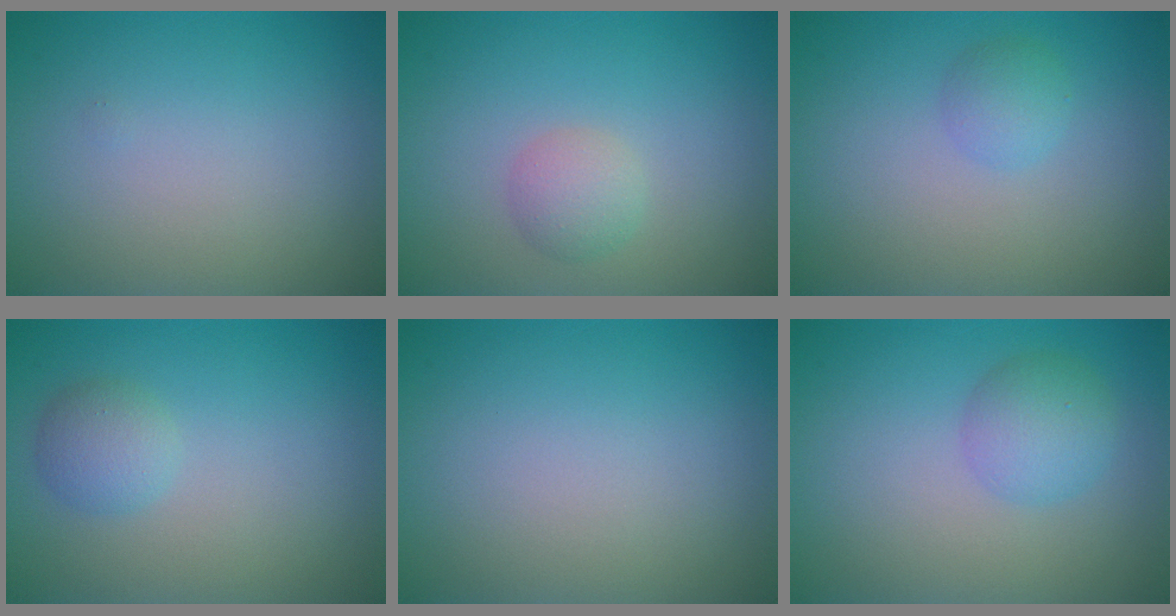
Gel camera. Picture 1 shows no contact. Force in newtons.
{"total": 1.9, "press": 1.9, "slide": 0.1}
{"total": 1.6, "press": 1.6, "slide": 0.0}
{"total": 2.0, "press": 2.0, "slide": 0.1}
{"total": 0.0}
{"total": 2.9, "press": 2.9, "slide": 0.1}